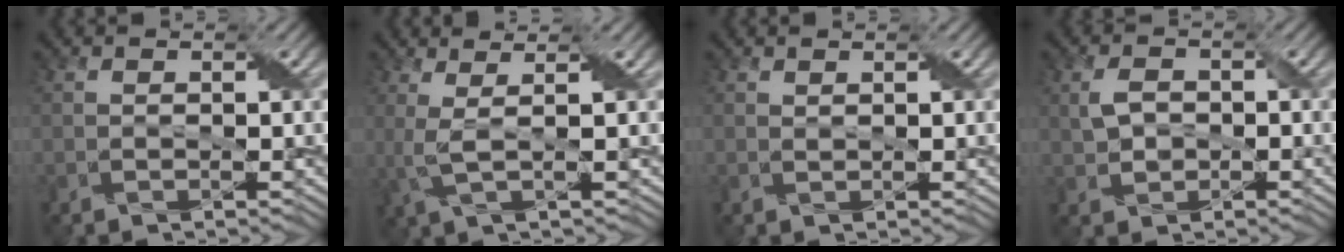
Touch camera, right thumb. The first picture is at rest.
{"total": 3.1, "force": [1.0, 0.6, 2.9], "torque": [-0.064, 0.002, 0.021]}
{"total": 0.6, "force": [0.5, 0.0, -0.2], "torque": [0.002, 0.003, 0.011]}
{"total": 2.7, "force": [0.1, 2.1, 1.7], "torque": [-0.040, 0.003, 0.004]}